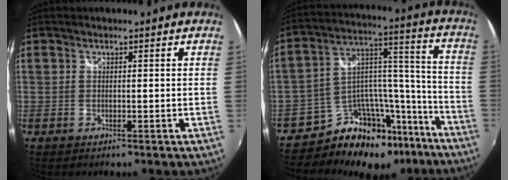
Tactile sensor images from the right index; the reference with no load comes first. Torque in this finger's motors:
{"motor_torque": [0.30, -0.14, -0.06, -0.12]}